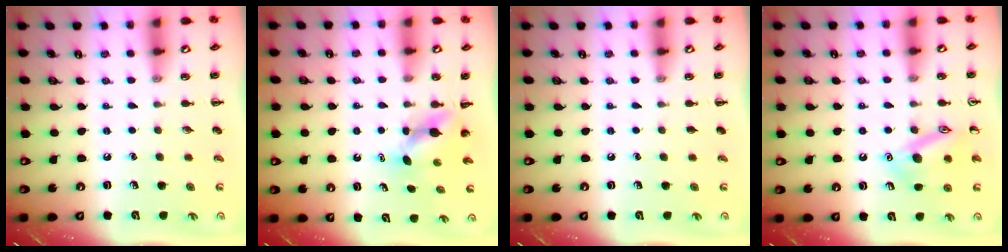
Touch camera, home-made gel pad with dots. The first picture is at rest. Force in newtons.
{"total": 3.9, "press": 3.9, "slide": 0.2}
{"total": 0.0}
{"total": 14.0, "press": 13.9, "slide": 1.1}